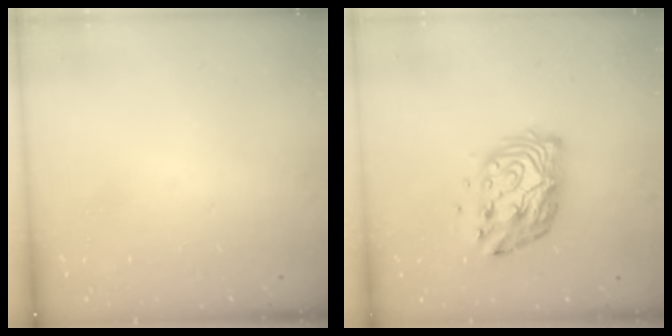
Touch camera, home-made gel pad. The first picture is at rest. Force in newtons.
{"total": 11.7, "press": 11.7, "slide": 1.1}